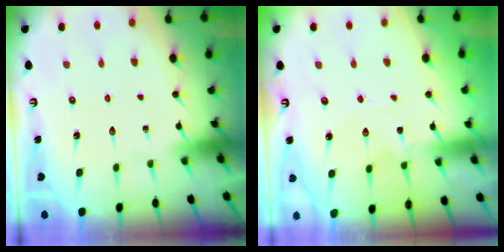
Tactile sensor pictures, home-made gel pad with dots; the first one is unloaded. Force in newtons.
{"total": 0.0}